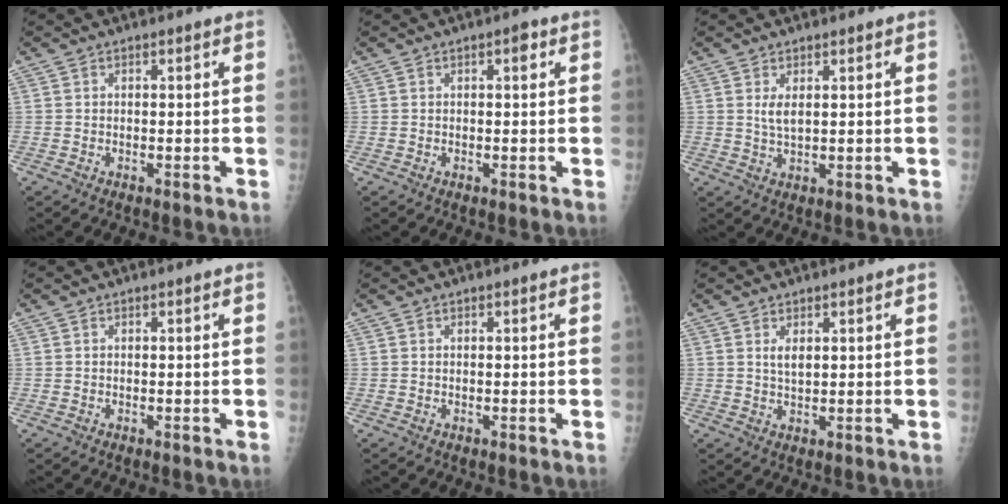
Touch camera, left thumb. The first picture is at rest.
{"total": 1.6, "force": [0.7, 0.6, 1.3], "torque": [-0.014, 0.001, 0.007]}
{"total": 2.7, "force": [1.1, 1.0, 2.2], "torque": [-0.042, -0.011, 0.026]}
{"total": 0.0}
{"total": 0.0}
{"total": 2.3, "force": [1.1, 1.0, 1.8], "torque": [-0.028, -0.009, 0.025]}